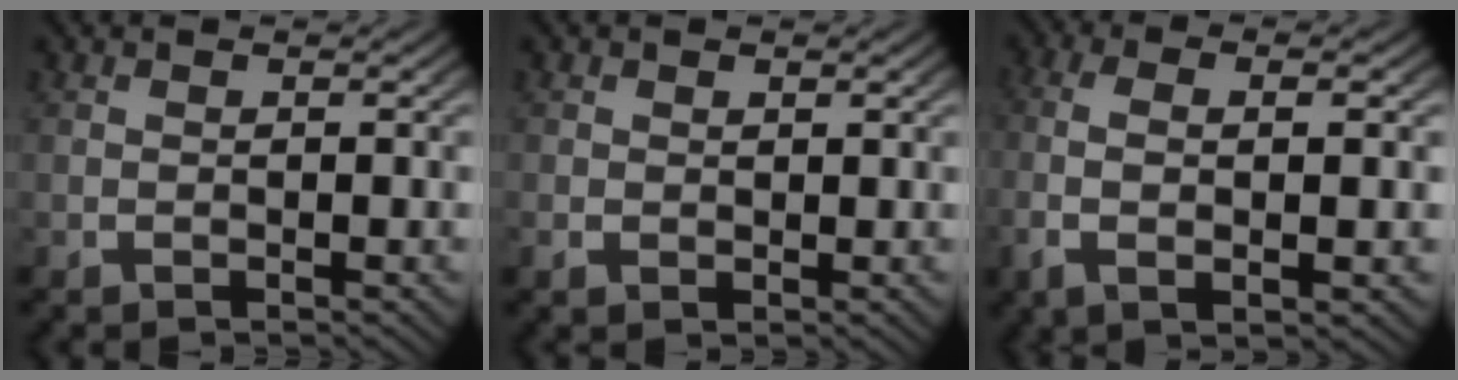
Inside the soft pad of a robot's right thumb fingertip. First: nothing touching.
{"total": 1.0, "force": [0.4, 0.8, 0.4], "torque": [-0.004, -0.004, 0.012]}
{"total": 5.4, "force": [0.1, 1.9, 5.0], "torque": [-0.111, -0.004, 0.008]}